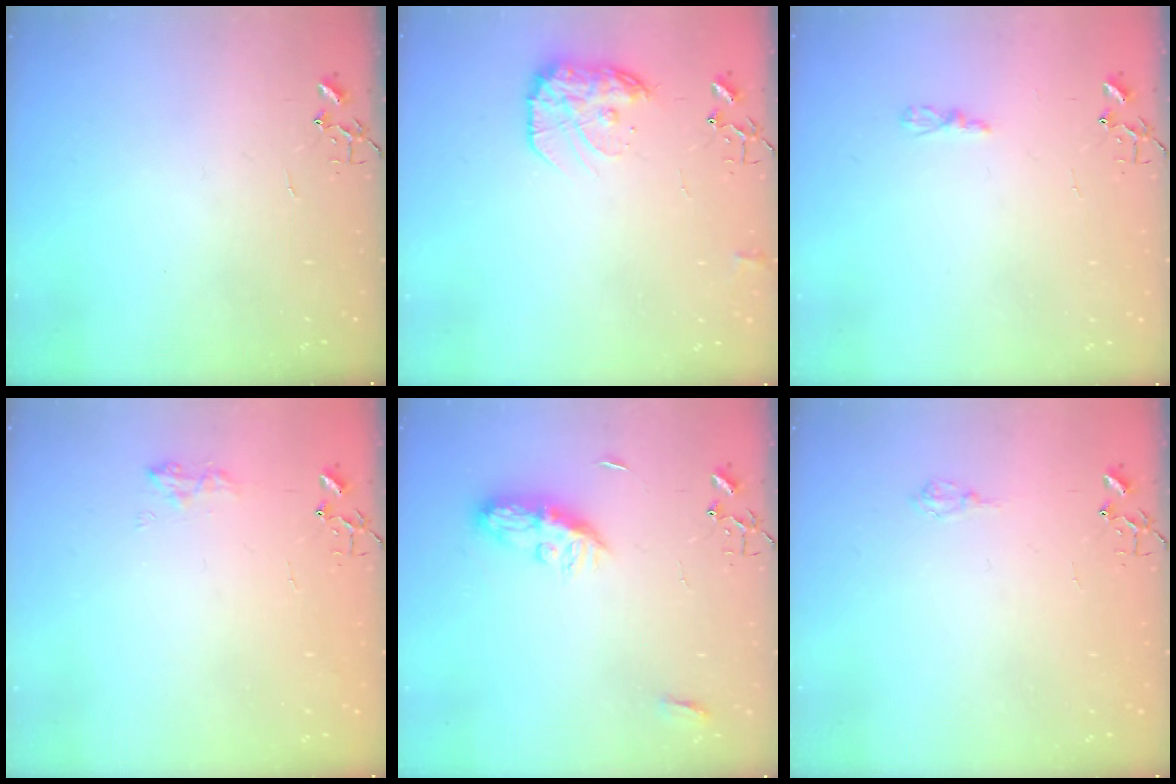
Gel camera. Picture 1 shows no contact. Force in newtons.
{"total": 13.8, "press": 13.8, "slide": 0.6}
{"total": 2.9, "press": 2.9, "slide": 0.4}
{"total": 8.4, "press": 8.3, "slide": 0.6}
{"total": 8.0, "press": 8.0, "slide": 0.4}
{"total": 5.6, "press": 5.6, "slide": 0.7}